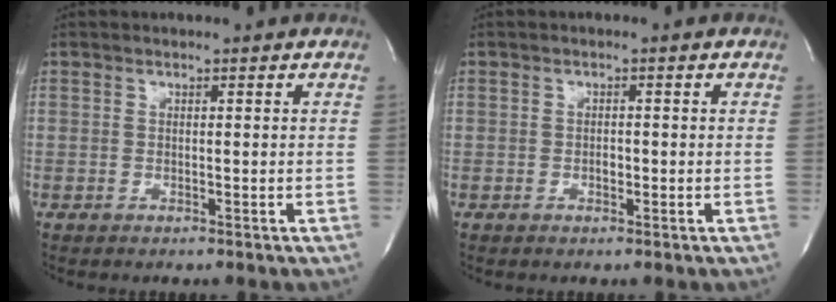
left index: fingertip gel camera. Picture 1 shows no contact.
{"total": 1.1, "force": [-0.4, 0.6, 0.8], "torque": [-0.016, 0.000, -0.007]}